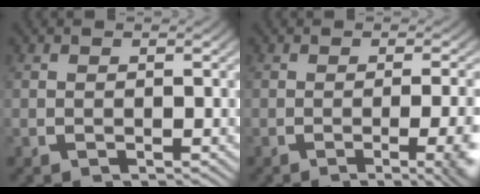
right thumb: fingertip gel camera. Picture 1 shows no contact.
{"total": 5.3, "force": [-2.1, 1.3, 4.7], "torque": [-0.063, -0.005, -0.030]}